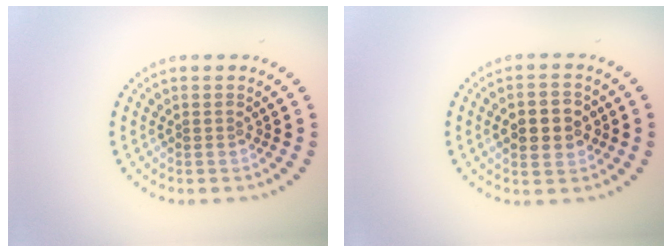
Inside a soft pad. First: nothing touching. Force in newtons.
{"total": 4.7, "press": 4.7, "slide": 0.3}